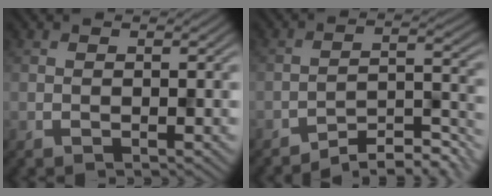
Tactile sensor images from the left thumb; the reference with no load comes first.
{"total": 7.1, "force": [-6.5, 0.9, 2.7], "torque": [-0.050, 0.009, -0.092]}